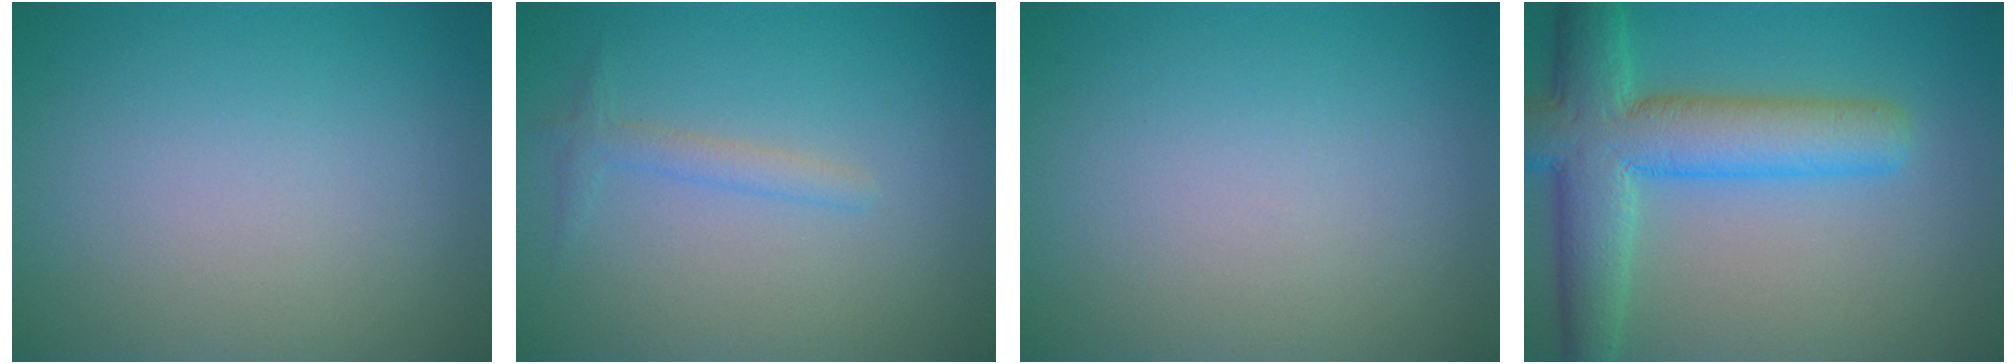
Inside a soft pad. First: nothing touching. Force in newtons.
{"total": 1.4, "press": 1.4, "slide": 0.0}
{"total": 0.0}
{"total": 8.2, "press": 8.2, "slide": 0.6}